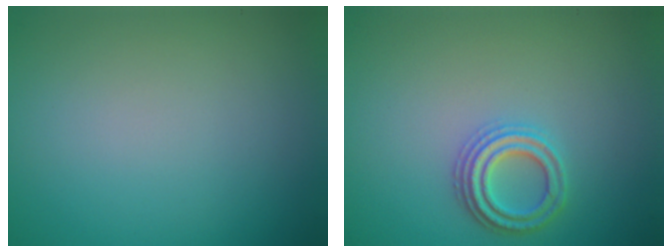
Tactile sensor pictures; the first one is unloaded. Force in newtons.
{"total": 2.7, "press": 2.6, "slide": 0.8}